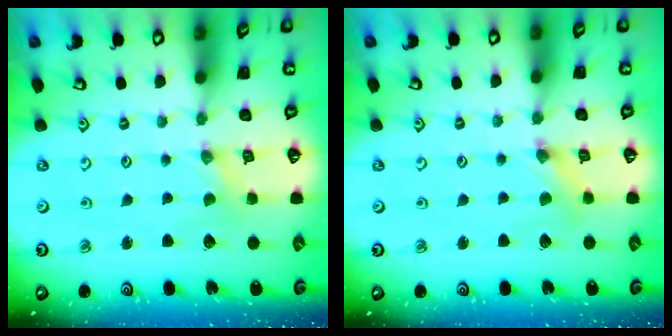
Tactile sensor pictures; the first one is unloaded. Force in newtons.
{"total": 2.4, "press": 2.3, "slide": 0.4}